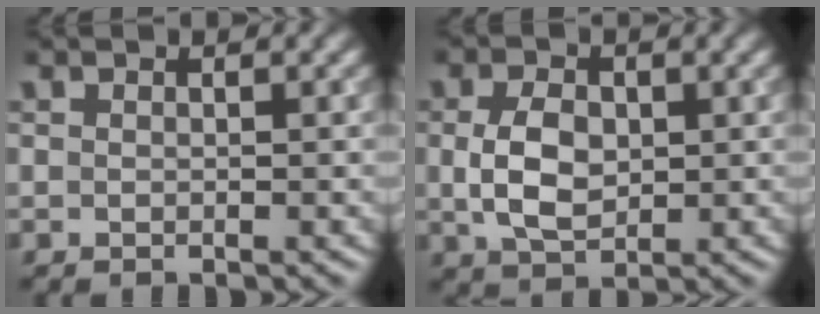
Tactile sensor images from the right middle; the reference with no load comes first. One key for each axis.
{"total": 4.2, "fx": 0.1, "fy": 2.8, "fz": 3.2, "tx": -0.069, "ty": 0.000, "tz": 0.003}